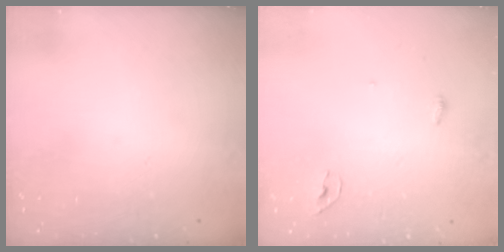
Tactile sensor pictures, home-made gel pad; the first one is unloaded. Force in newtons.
{"total": 6.4, "press": 4.1, "slide": 4.9}